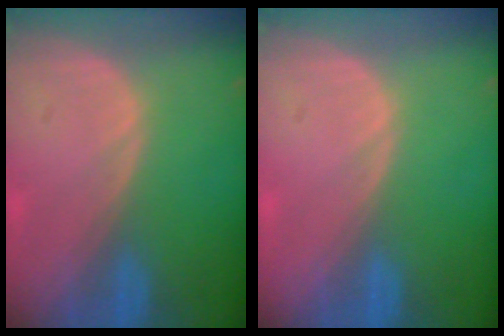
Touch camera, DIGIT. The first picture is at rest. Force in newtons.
{"total": 0.0}